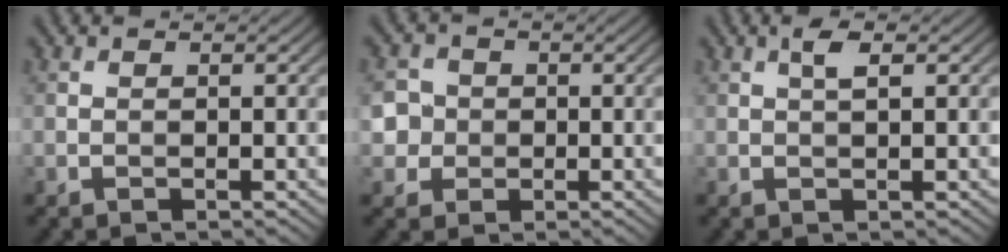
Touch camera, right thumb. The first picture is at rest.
{"total": 4.0, "force": [-0.1, 3.9, 1.0], "torque": [-0.023, 0.007, -0.020]}
{"total": 1.8, "force": [0.7, 0.4, 1.7], "torque": [-0.034, 0.003, 0.012]}